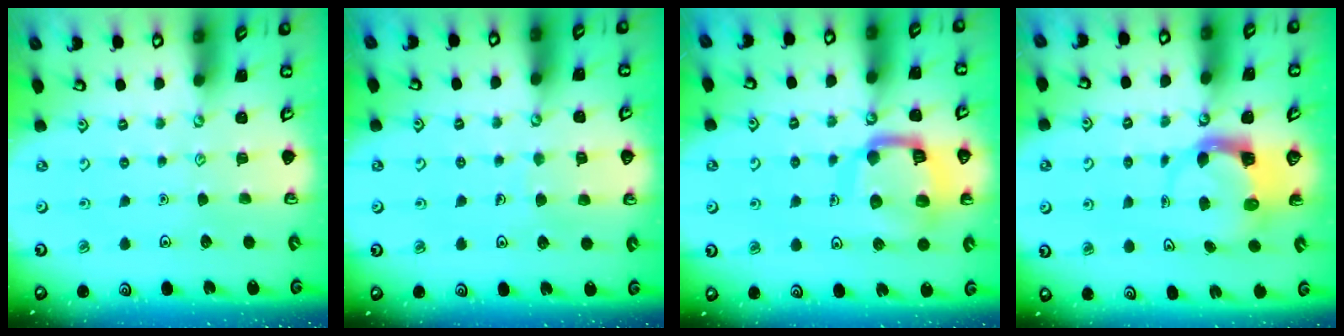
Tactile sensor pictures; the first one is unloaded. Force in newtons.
{"total": 5.2, "press": 5.2, "slide": 0.3}
{"total": 15.2, "press": 15.2, "slide": 1.5}
{"total": 3.7, "press": 3.6, "slide": 0.5}